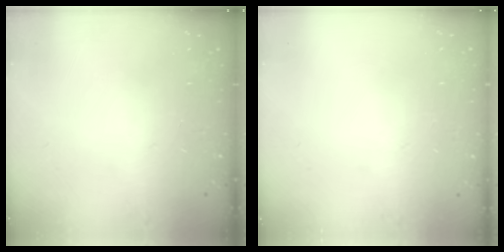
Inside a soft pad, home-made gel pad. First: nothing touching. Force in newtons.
{"total": 0.0}